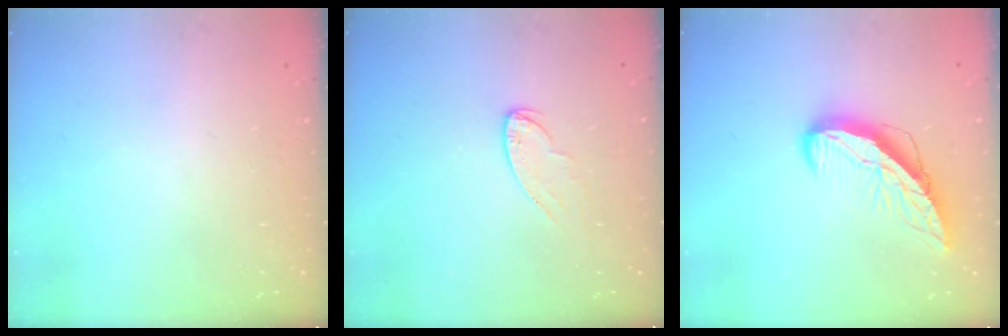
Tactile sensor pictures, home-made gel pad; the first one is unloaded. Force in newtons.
{"total": 6.5, "press": 6.5, "slide": 0.3}
{"total": 9.9, "press": 9.9, "slide": 1.1}